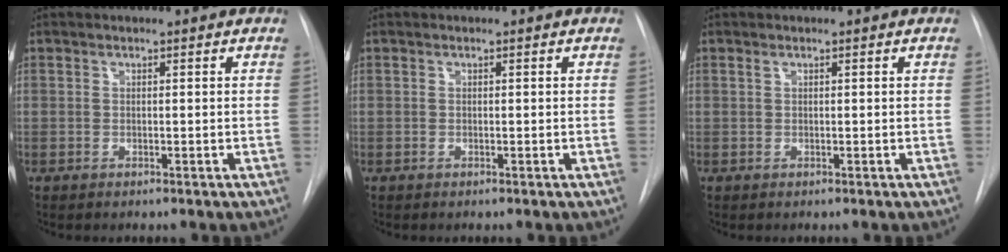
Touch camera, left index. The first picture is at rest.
{"total": 0.0}
{"total": 0.0}